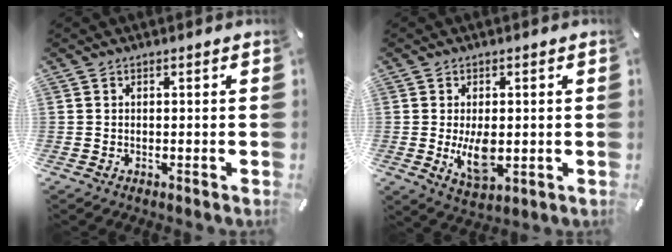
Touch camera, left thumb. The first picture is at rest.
{"total": 7.9, "force": [-0.5, 4.3, 6.6], "torque": [-0.130, -0.011, -0.011]}